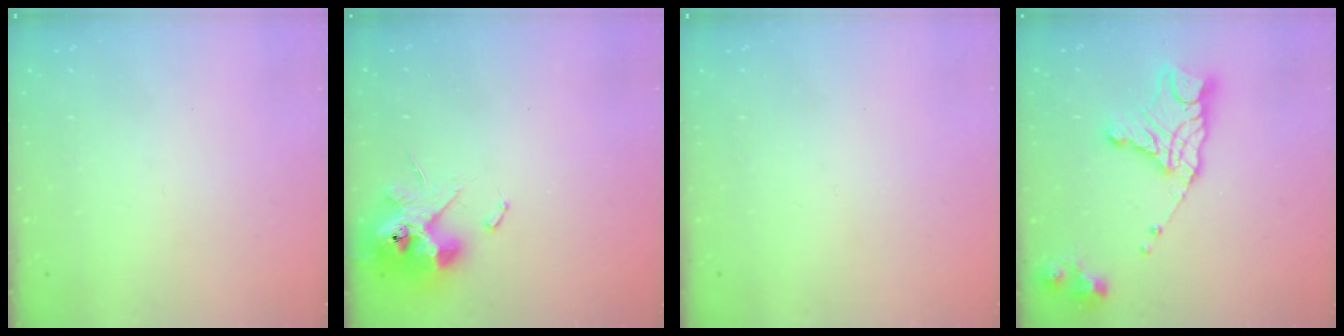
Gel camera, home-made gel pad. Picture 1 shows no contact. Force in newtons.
{"total": 12.1, "press": 12.0, "slide": 1.5}
{"total": 0.0}
{"total": 15.7, "press": 15.6, "slide": 1.3}